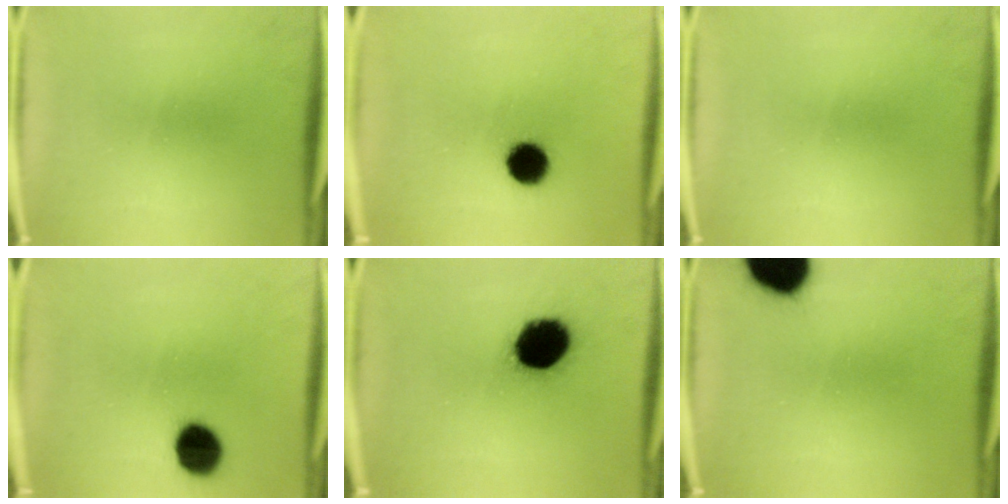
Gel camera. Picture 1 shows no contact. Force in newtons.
{"total": 8.6}
{"total": 0.0}
{"total": 9.5}
{"total": 17.6}
{"total": 18.6}